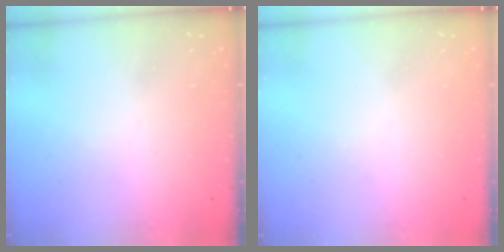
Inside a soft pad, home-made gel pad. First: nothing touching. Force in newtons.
{"total": 0.0}